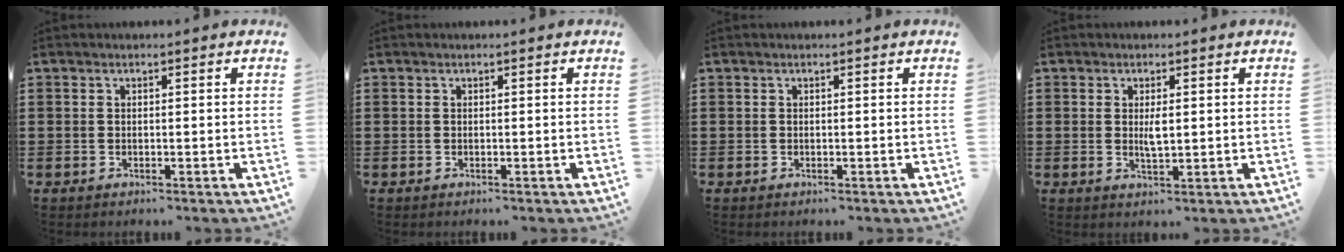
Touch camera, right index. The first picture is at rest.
{"total": 0.0}
{"total": 0.0}
{"total": 2.7, "force": [0.3, 0.9, 2.5], "torque": [-0.049, 0.002, 0.005]}